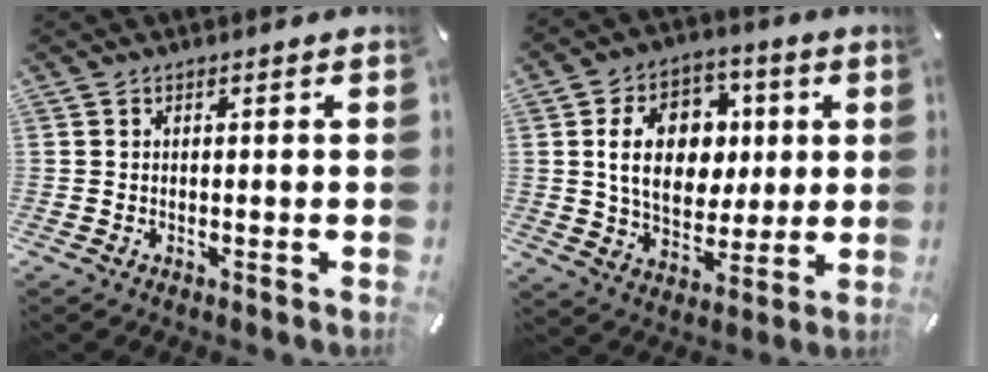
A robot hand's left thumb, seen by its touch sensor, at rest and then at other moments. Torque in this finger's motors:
{"motor_torque": [0.18, 2.14, 1.78, -0.99, 0.21]}